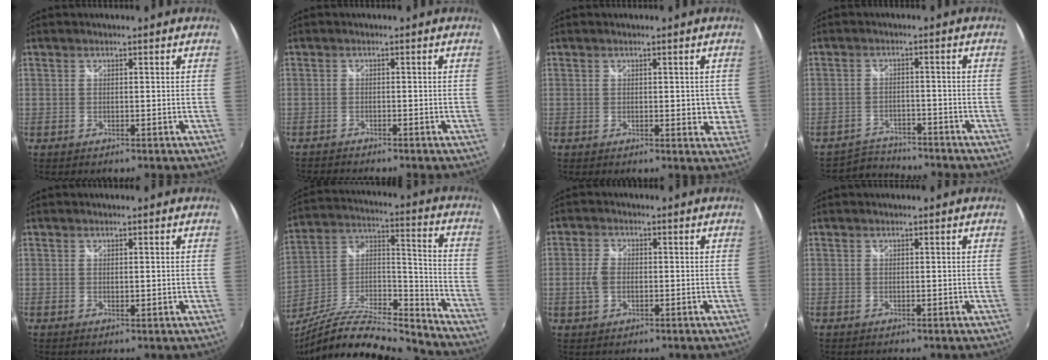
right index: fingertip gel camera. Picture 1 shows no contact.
{"total": 2.1, "force": [-2.0, 0.2, 0.3], "torque": [-0.022, -0.010, -0.039]}
{"total": 3.3, "force": [0.4, 1.9, 2.7], "torque": [-0.025, -0.002, 0.010]}
{"total": 5.2, "force": [-5.1, 1.2, -0.5], "torque": [-0.008, 0.008, -0.087]}
{"total": 1.1, "force": [0.4, 0.4, 0.9], "torque": [-0.012, 0.000, 0.008]}
{"total": 20.6, "force": [-18.2, 3.4, 9.1], "torque": [-0.170, 0.001, -0.316]}
{"total": 4.1, "force": [-0.5, 2.9, 2.9], "torque": [-0.066, 0.002, -0.008]}
{"total": 0.0}